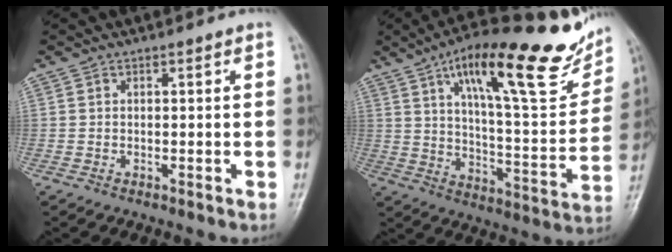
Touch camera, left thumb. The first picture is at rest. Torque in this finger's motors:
{"motor_torque": [0.58, 0.60, 1.58, -1.19, 0.39]}